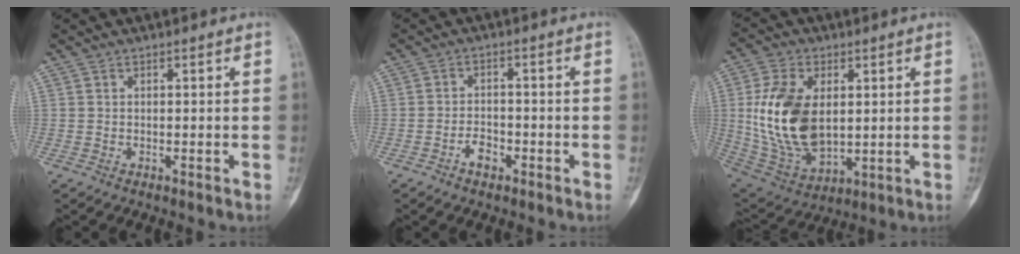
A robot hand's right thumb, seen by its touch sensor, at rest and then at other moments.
{"total": 3.5, "force": [-2.1, 2.0, 1.9], "torque": [-0.021, 0.019, -0.037]}
{"total": 18.2, "force": [2.0, 11.2, 14.2], "torque": [-0.262, -0.011, 0.053]}